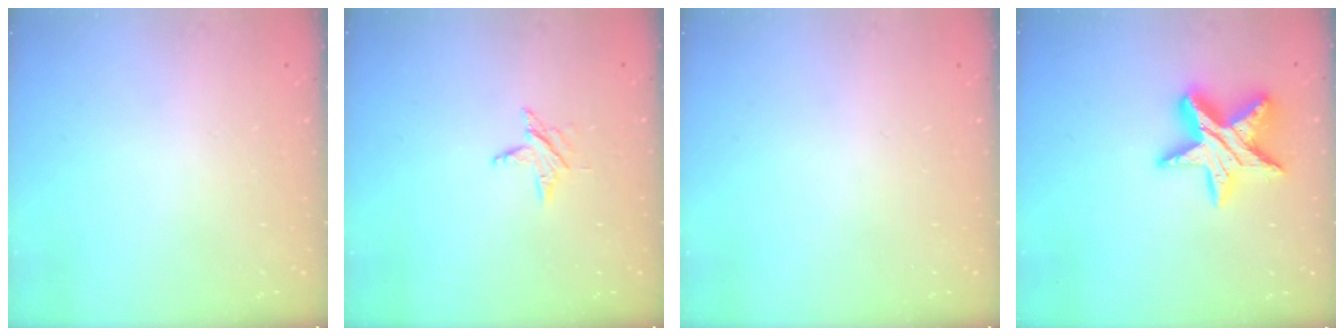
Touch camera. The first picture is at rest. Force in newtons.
{"total": 4.1, "press": 4.0, "slide": 0.5}
{"total": 0.0}
{"total": 16.4, "press": 16.4, "slide": 1.0}